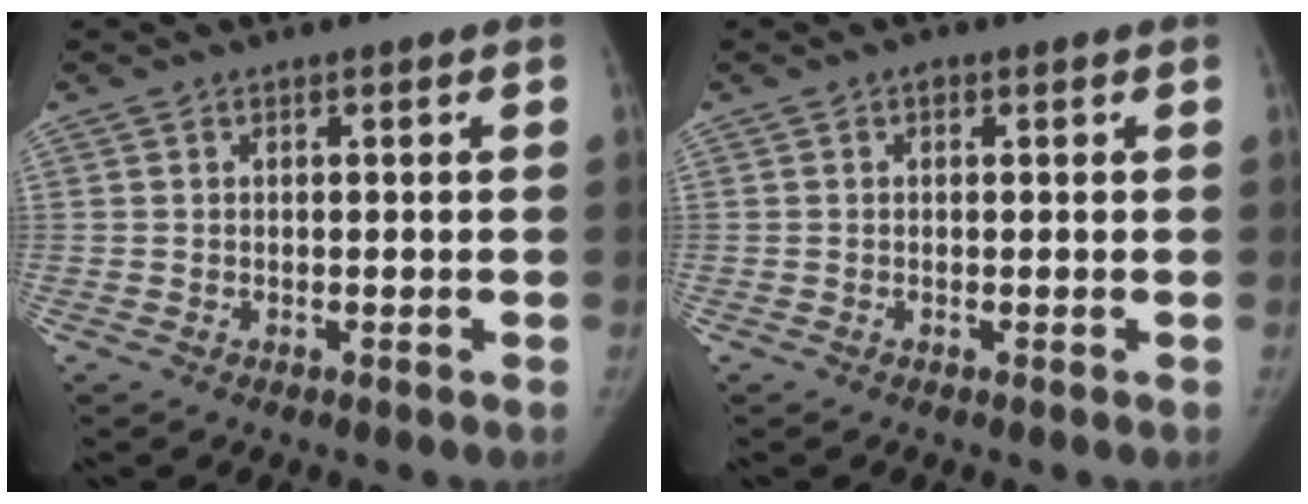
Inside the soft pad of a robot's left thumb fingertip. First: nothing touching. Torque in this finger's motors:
{"motor_torque": [0.17, 0.03, 0.53, -0.41, 0.09]}